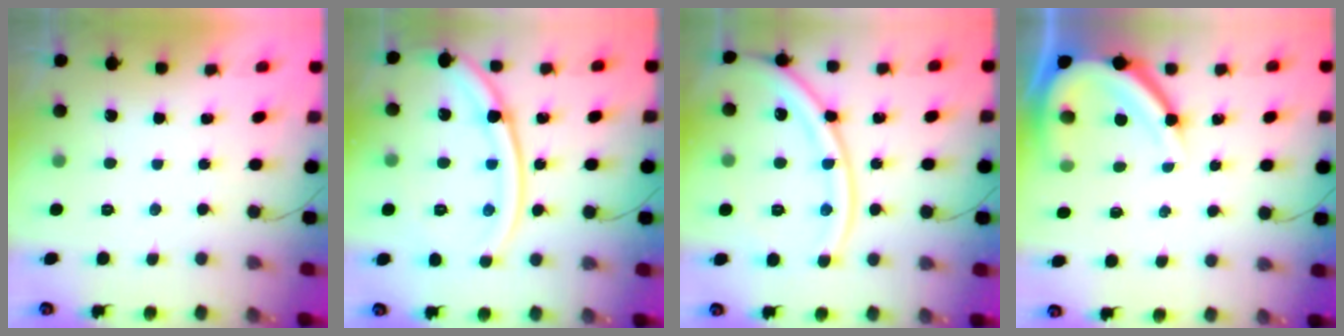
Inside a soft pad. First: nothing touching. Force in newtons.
{"total": 16.4, "press": 16.3, "slide": 1.5}
{"total": 16.8, "press": 16.7, "slide": 2.0}
{"total": 11.7, "press": 11.7, "slide": 0.7}